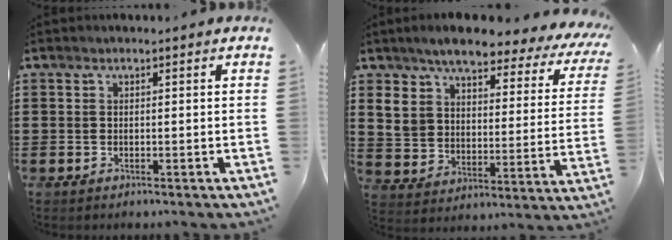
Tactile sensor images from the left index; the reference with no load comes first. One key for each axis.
{"total": 6.6, "fx": 5.5, "fy": 2.4, "fz": 2.9, "tx": -0.086, "ty": -0.031, "tz": 0.093}